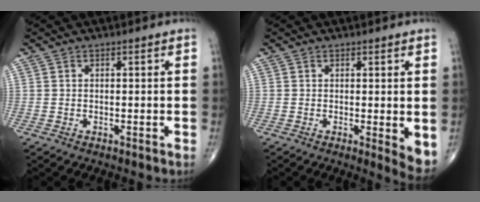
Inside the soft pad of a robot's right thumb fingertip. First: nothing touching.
{"total": 4.2, "force": [0.1, 1.2, 4.1], "torque": [-0.053, -0.014, 0.001]}